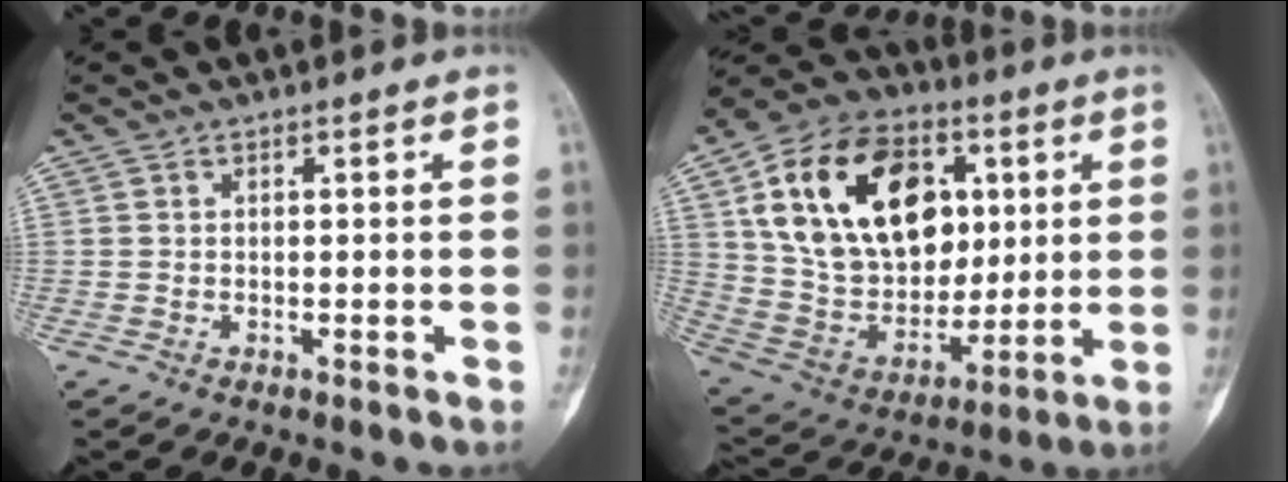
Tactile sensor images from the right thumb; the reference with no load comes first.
{"total": 27.2, "force": [7.7, 18.5, 18.3], "torque": [-0.308, -0.001, 0.140]}